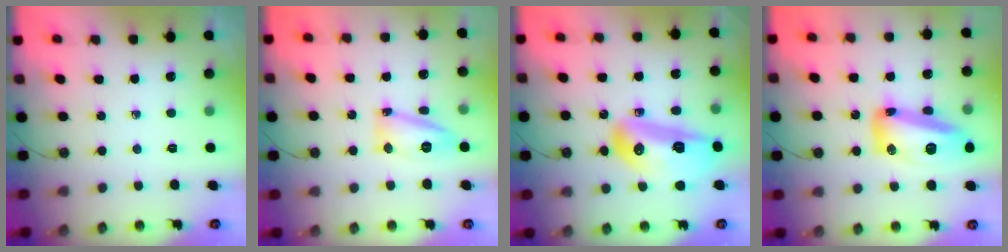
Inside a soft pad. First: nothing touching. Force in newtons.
{"total": 12.7, "press": 12.6, "slide": 1.4}
{"total": 27.5, "press": 21.3, "slide": 17.4}
{"total": 16.4, "press": 16.3, "slide": 1.3}